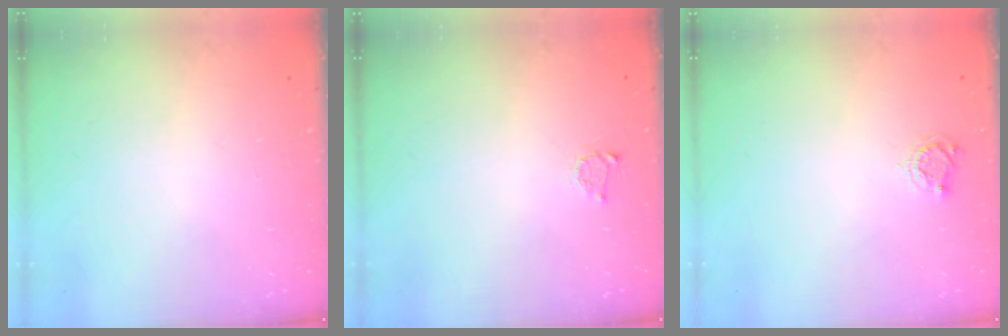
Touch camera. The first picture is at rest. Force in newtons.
{"total": 2.2, "press": 2.2, "slide": 0.4}
{"total": 4.1, "press": 4.1, "slide": 0.4}